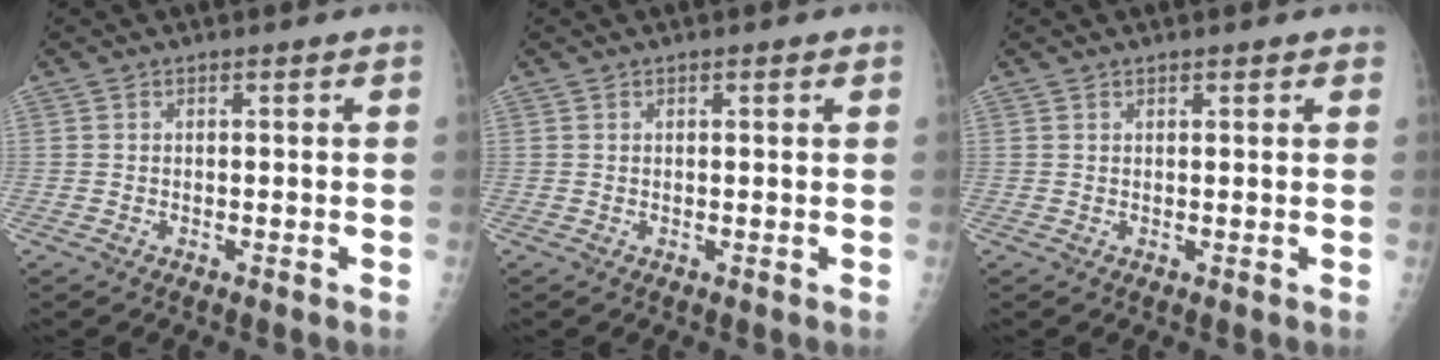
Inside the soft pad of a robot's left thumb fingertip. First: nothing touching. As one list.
[{"total": 1.0, "force": [0.6, 0.4, 0.8], "torque": [-0.010, 0.001, 0.006]}, {"total": 1.2, "force": [0.9, 0.5, 0.7], "torque": [-0.005, -0.003, 0.010]}]